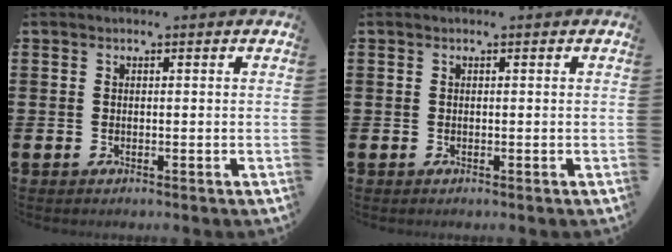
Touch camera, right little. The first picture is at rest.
{"total": 0.0}